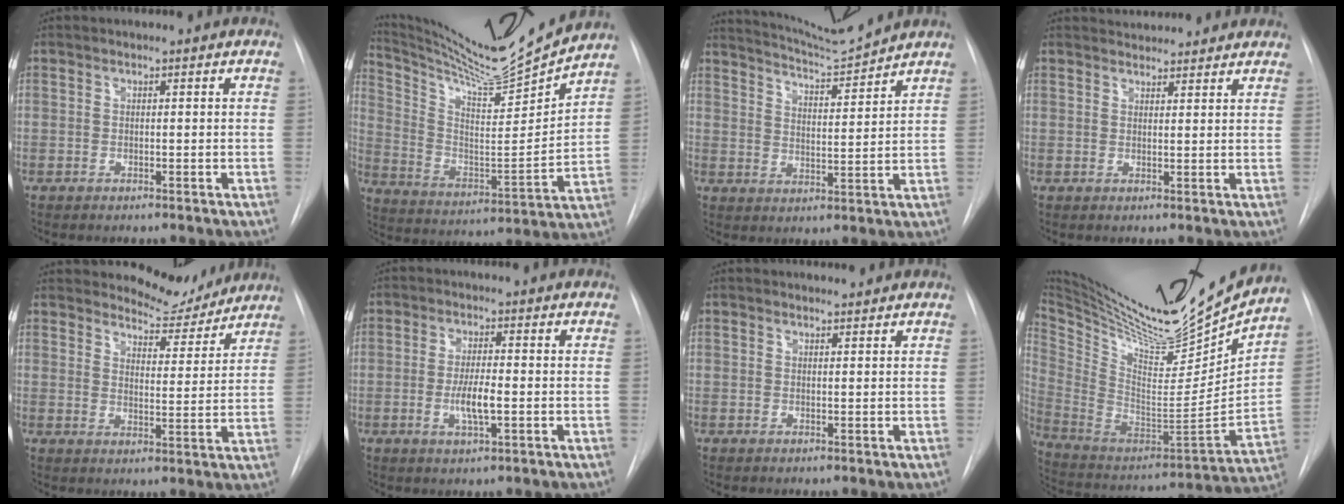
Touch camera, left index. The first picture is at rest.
{"total": 17.3, "force": [16.2, -0.9, 5.8], "torque": [-0.121, -0.058, 0.265]}
{"total": 7.9, "force": [7.6, -1.5, 1.2], "torque": [-0.030, -0.018, 0.133]}
{"total": 6.1, "force": [5.8, 1.5, 1.2], "torque": [-0.012, 0.019, 0.066]}
{"total": 7.3, "force": [7.0, 1.8, 0.3], "torque": [-0.001, -0.021, 0.096]}
{"total": 4.5, "force": [-1.7, 0.7, 4.1], "torque": [-0.082, -0.012, -0.026]}
{"total": 0.8, "force": [0.8, 0.1, -0.1], "torque": [-0.005, 0.000, 0.014]}
{"total": 26.7, "force": [24.0, 2.7, 11.4], "torque": [-0.207, -0.077, 0.377]}